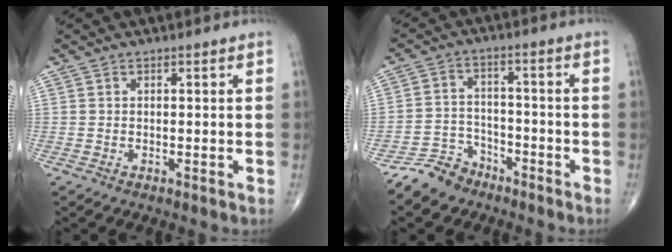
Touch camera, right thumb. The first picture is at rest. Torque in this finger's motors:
{"motor_torque": [1.07, -0.34, -0.52, -0.52, -0.05]}